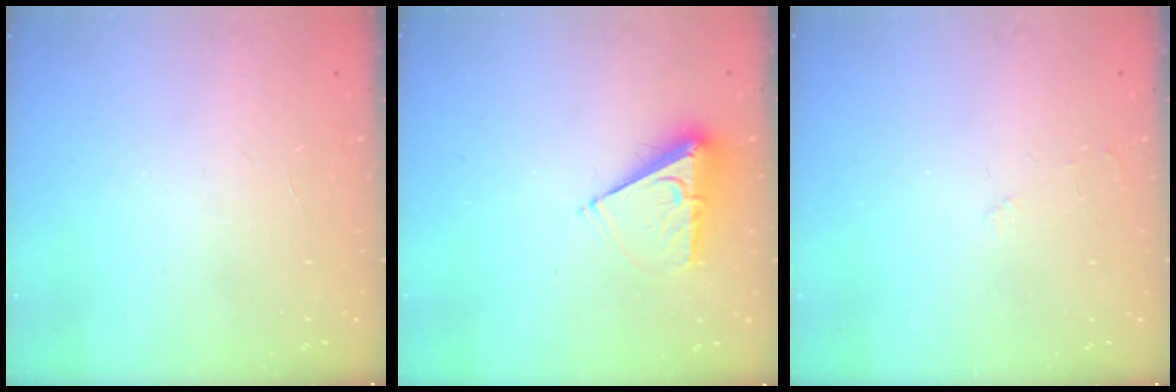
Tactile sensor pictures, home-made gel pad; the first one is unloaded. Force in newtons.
{"total": 7.0, "press": 7.0, "slide": 0.7}
{"total": 2.5, "press": 2.5, "slide": 0.4}